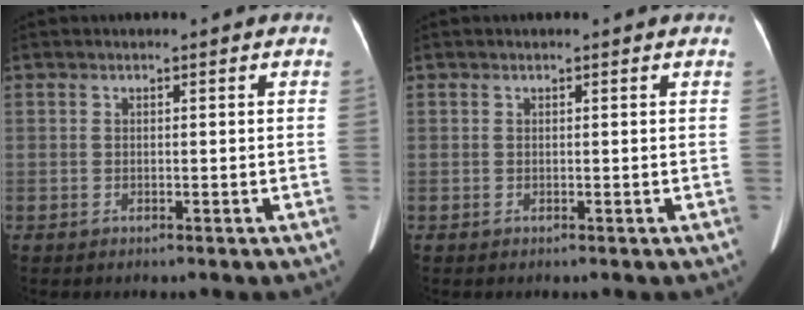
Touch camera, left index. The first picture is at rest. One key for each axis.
{"total": 0.0}